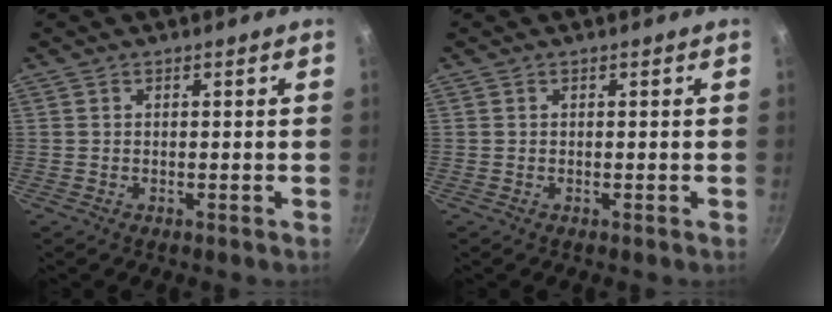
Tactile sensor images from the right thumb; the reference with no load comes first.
{"total": 0.0}